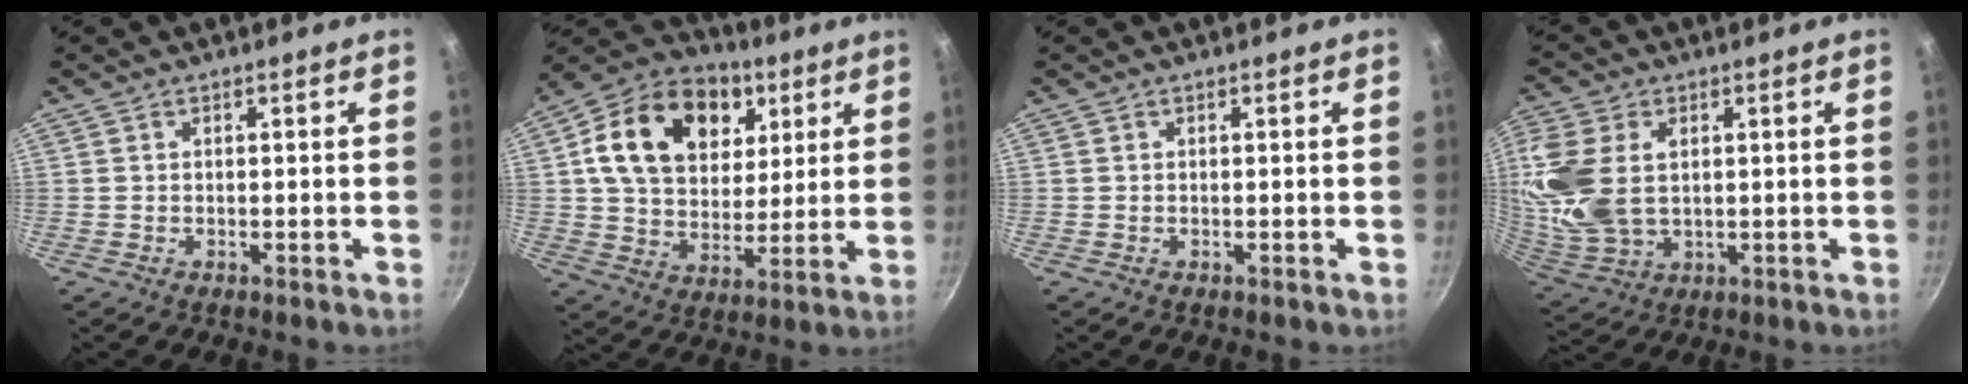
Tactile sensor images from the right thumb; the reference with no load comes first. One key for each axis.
{"total": 21.5, "fx": 7.3, "fy": 15.5, "fz": 13.0, "tx": -0.204, "ty": -0.003, "tz": 0.116}
{"total": 0.0}
{"total": 15.6, "fx": 2.7, "fy": 10.4, "fz": 11.3, "tx": -0.248, "ty": -0.011, "tz": 0.063}